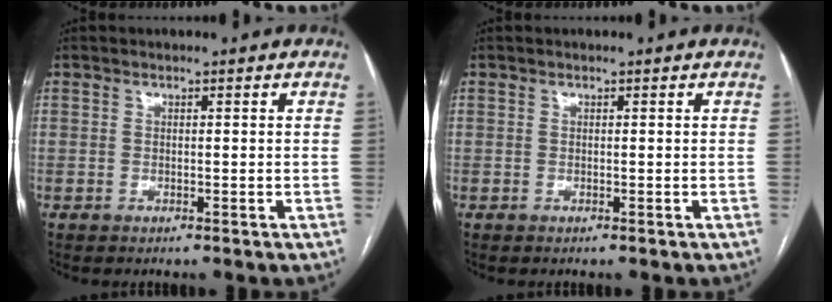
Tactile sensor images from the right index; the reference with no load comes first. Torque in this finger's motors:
{"motor_torque": [0.25, 0.10, -0.04, -0.01]}